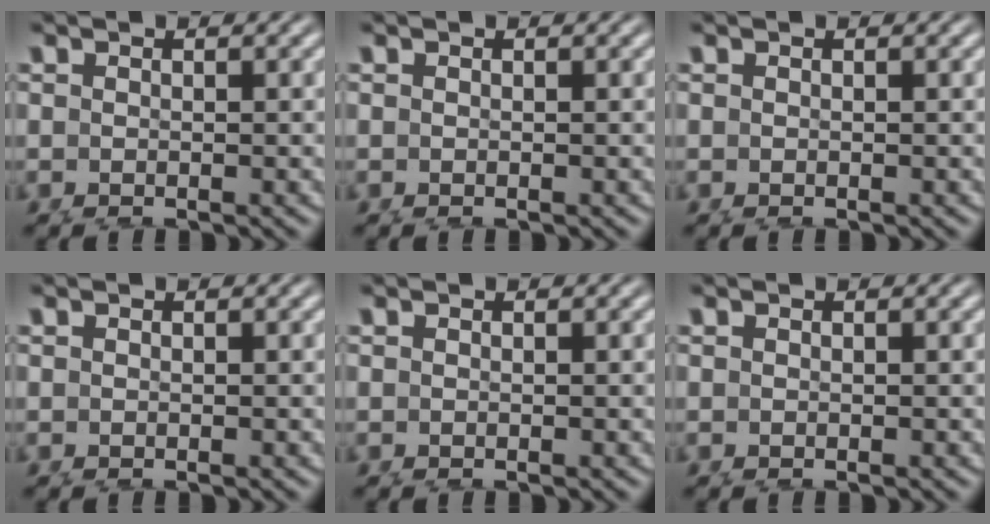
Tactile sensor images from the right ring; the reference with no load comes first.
{"total": 0.0}
{"total": 0.0}
{"total": 0.0}
{"total": 0.0}
{"total": 0.0}